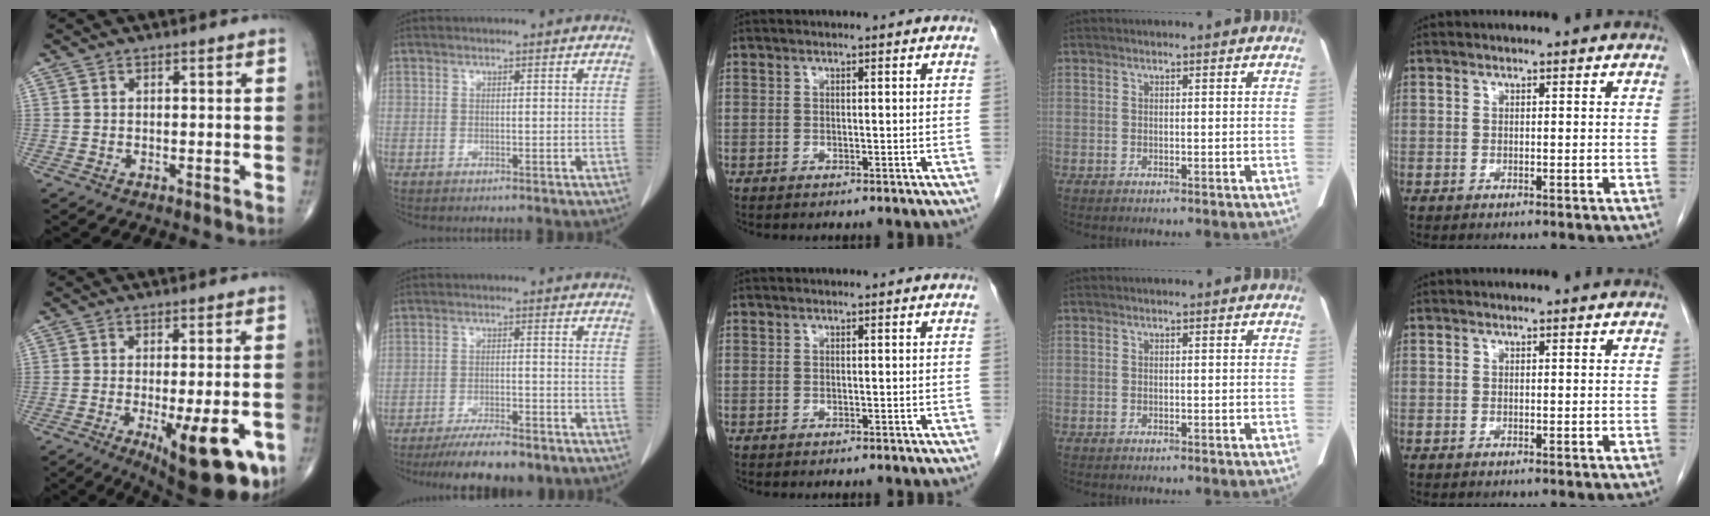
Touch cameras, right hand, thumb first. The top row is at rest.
{"thumb": {"total": 17.7, "force": [-6.6, 6.0, 15.3], "torque": [-0.163, -0.009, -0.077]}, "index": {"total": 10.7, "force": [-8.8, 1.8, 5.7], "torque": [-0.081, -0.016, -0.133]}}